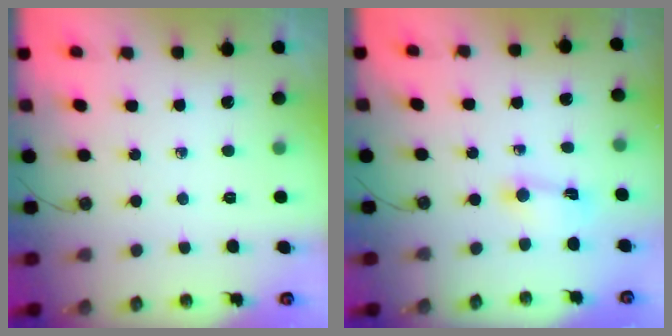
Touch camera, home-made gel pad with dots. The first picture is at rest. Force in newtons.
{"total": 2.0, "press": 2.0, "slide": 0.1}